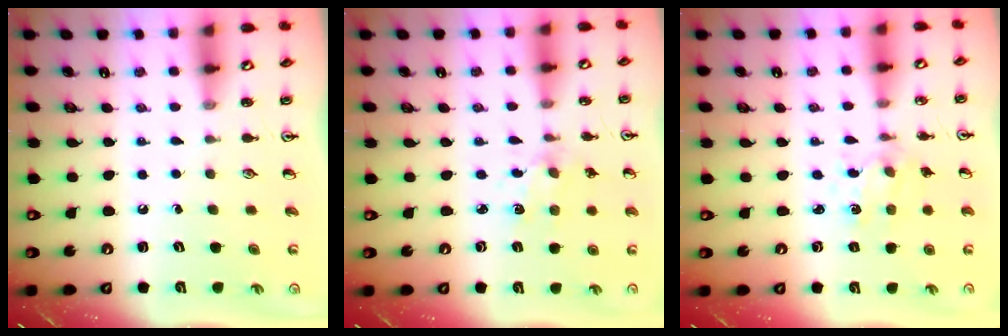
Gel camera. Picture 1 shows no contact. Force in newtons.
{"total": 2.4, "press": 2.3, "slide": 0.4}
{"total": 1.4, "press": 1.4, "slide": 0.3}